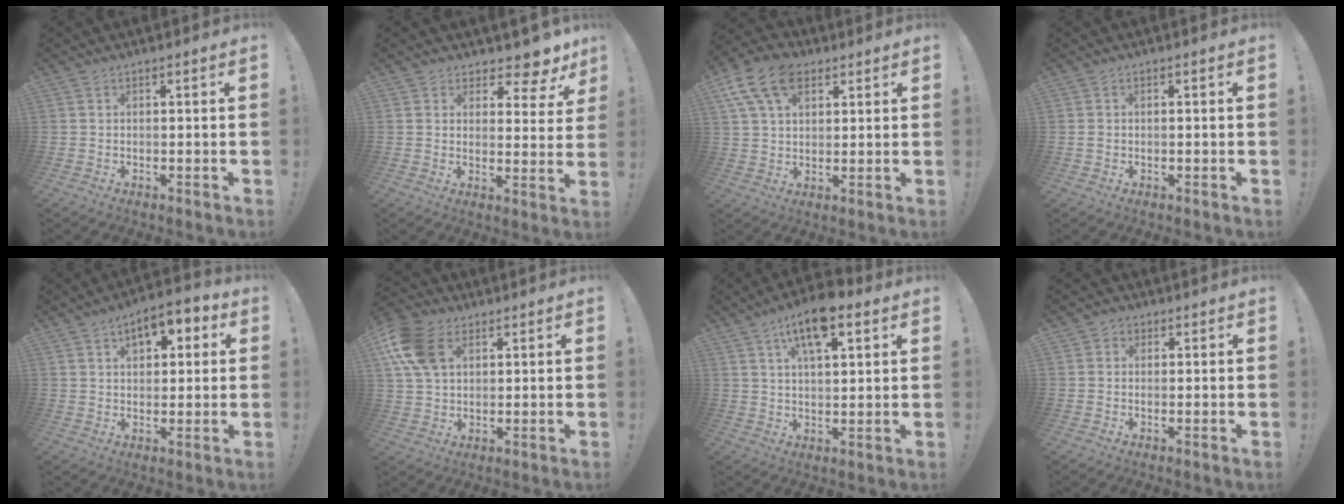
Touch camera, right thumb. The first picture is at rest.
{"total": 6.6, "force": [5.4, 2.8, 2.5], "torque": [-0.026, -0.056, 0.096]}
{"total": 13.4, "force": [6.3, 8.8, 7.9], "torque": [-0.141, -0.017, 0.121]}
{"total": 1.1, "force": [-0.3, 0.8, 0.7], "torque": [-0.013, 0.004, -0.004]}
{"total": 8.3, "force": [3.5, 5.0, 5.7], "torque": [-0.075, -0.007, 0.060]}
{"total": 14.3, "force": [5.1, 10.0, 8.8], "torque": [-0.176, -0.005, 0.099]}
{"total": 12.2, "force": [6.7, 5.3, 8.7], "torque": [-0.133, -0.016, 0.113]}
{"total": 1.9, "force": [0.2, 1.8, 0.7], "torque": [-0.012, 0.002, 0.004]}